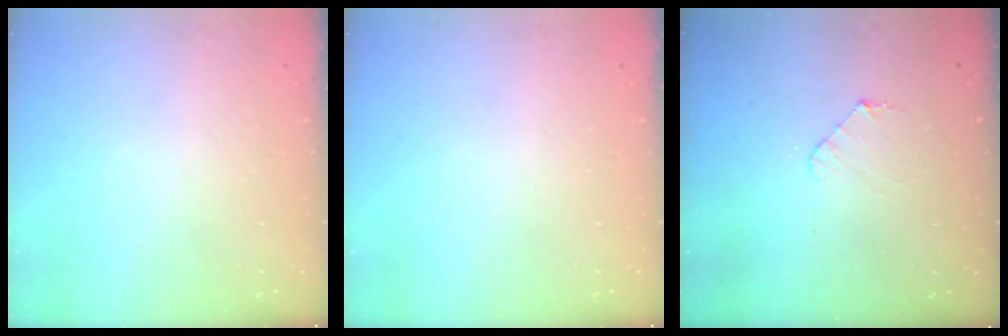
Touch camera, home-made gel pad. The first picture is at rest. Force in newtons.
{"total": 0.0}
{"total": 5.2, "press": 5.2, "slide": 0.4}